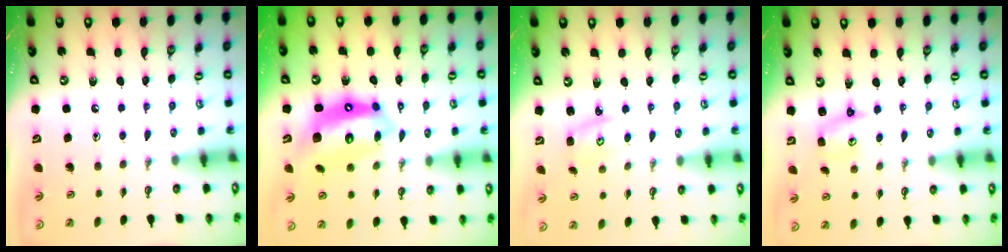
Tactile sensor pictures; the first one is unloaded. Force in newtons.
{"total": 12.8, "press": 12.8, "slide": 0.9}
{"total": 3.0, "press": 2.9, "slide": 0.4}
{"total": 2.7, "press": 2.7, "slide": 0.3}